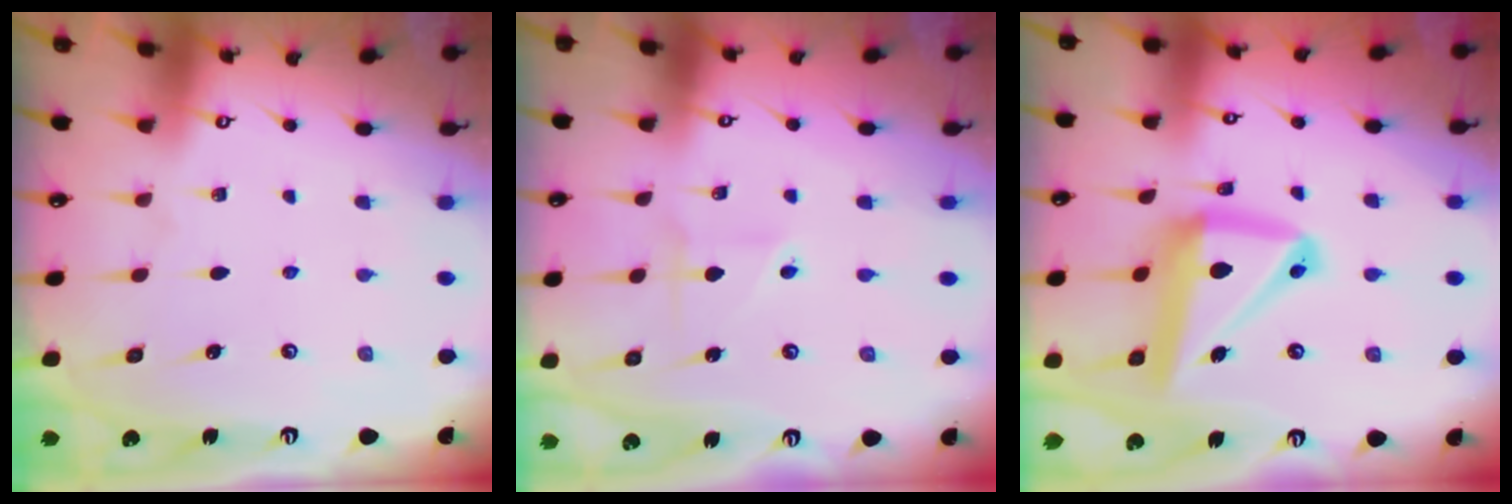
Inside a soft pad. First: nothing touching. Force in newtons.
{"total": 2.0, "press": 1.9, "slide": 0.5}
{"total": 15.4, "press": 15.3, "slide": 1.9}